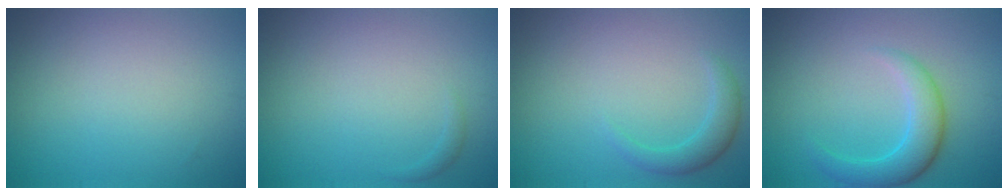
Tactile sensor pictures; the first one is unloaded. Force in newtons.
{"total": 0.5, "press": 0.5, "slide": 0.1}
{"total": 2.1, "press": 2.1, "slide": 0.2}
{"total": 3.6, "press": 3.6, "slide": 0.2}